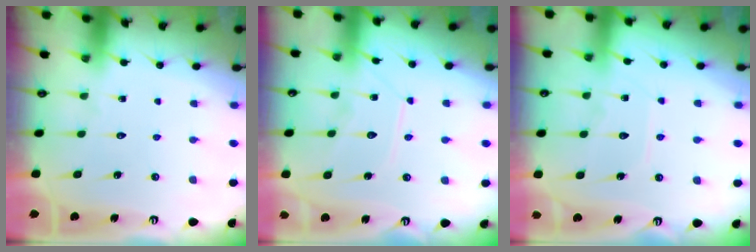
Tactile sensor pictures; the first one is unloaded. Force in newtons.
{"total": 8.5, "press": 8.5, "slide": 0.6}
{"total": 6.4, "press": 6.4, "slide": 0.7}